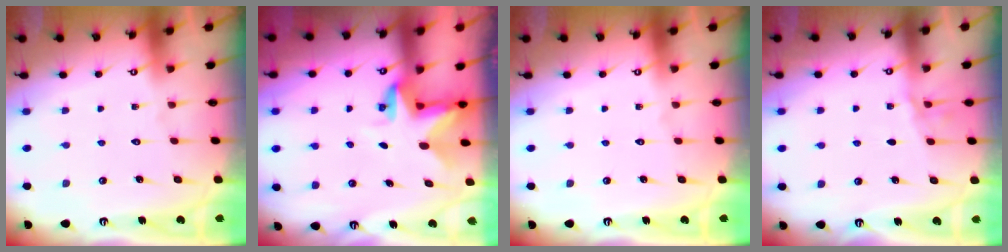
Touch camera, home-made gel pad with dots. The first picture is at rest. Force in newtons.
{"total": 3.3, "press": 3.3, "slide": 0.2}
{"total": 0.0}
{"total": 2.6, "press": 2.6, "slide": 0.4}